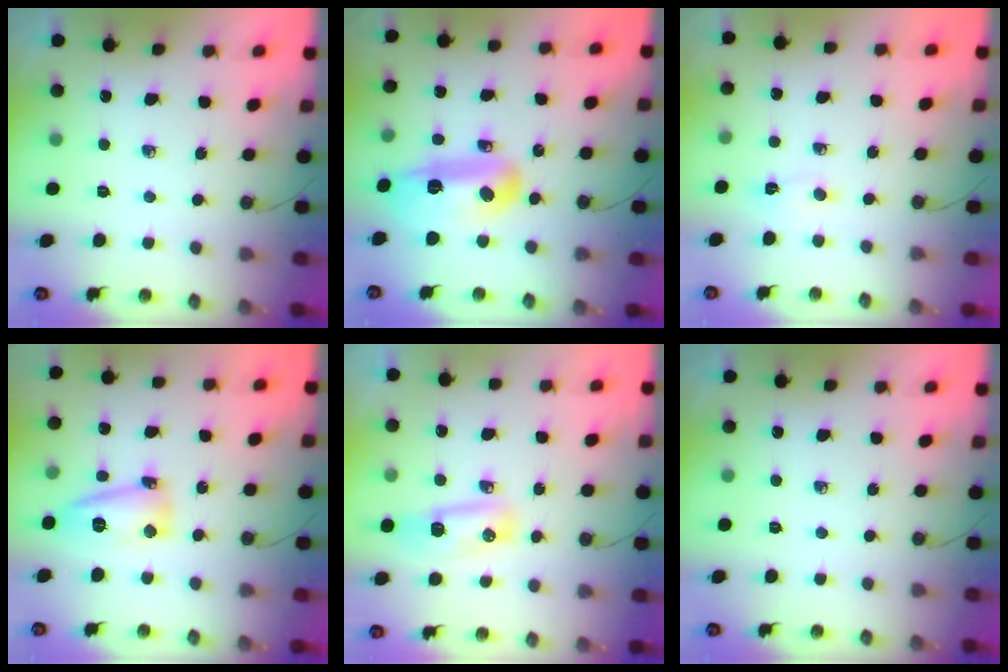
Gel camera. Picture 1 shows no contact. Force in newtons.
{"total": 26.1, "press": 20.0, "slide": 16.7}
{"total": 2.8, "press": 2.7, "slide": 0.7}
{"total": 12.9, "press": 11.9, "slide": 4.9}
{"total": 9.1, "press": 9.0, "slide": 1.1}
{"total": 0.0}